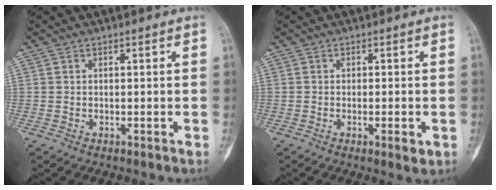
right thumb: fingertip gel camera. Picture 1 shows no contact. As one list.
[{"total": 2.9, "force": [-0.9, 0.8, 2.6], "torque": [-0.037, -0.004, -0.013]}]